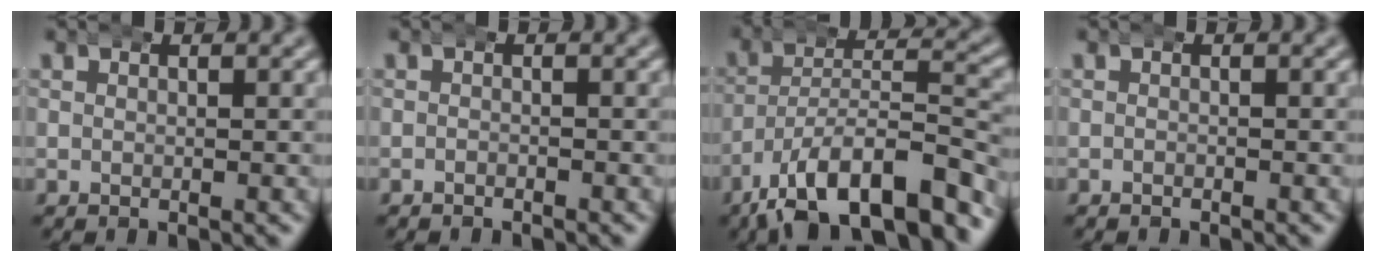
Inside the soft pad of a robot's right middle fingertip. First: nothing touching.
{"total": 0.8, "force": [-0.8, -0.1, -0.1], "torque": [0.000, -0.004, -0.014]}
{"total": 10.6, "force": [-7.7, 3.2, 6.6], "torque": [-0.089, -0.007, -0.118]}
{"total": 0.5, "force": [-0.5, -0.1, -0.1], "torque": [0.001, -0.002, -0.009]}